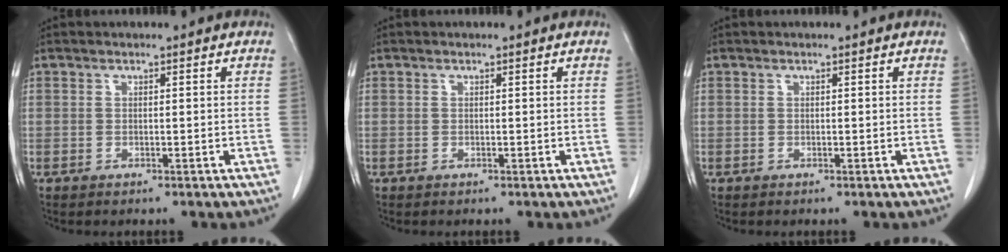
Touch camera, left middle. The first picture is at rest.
{"total": 0.0}
{"total": 0.0}